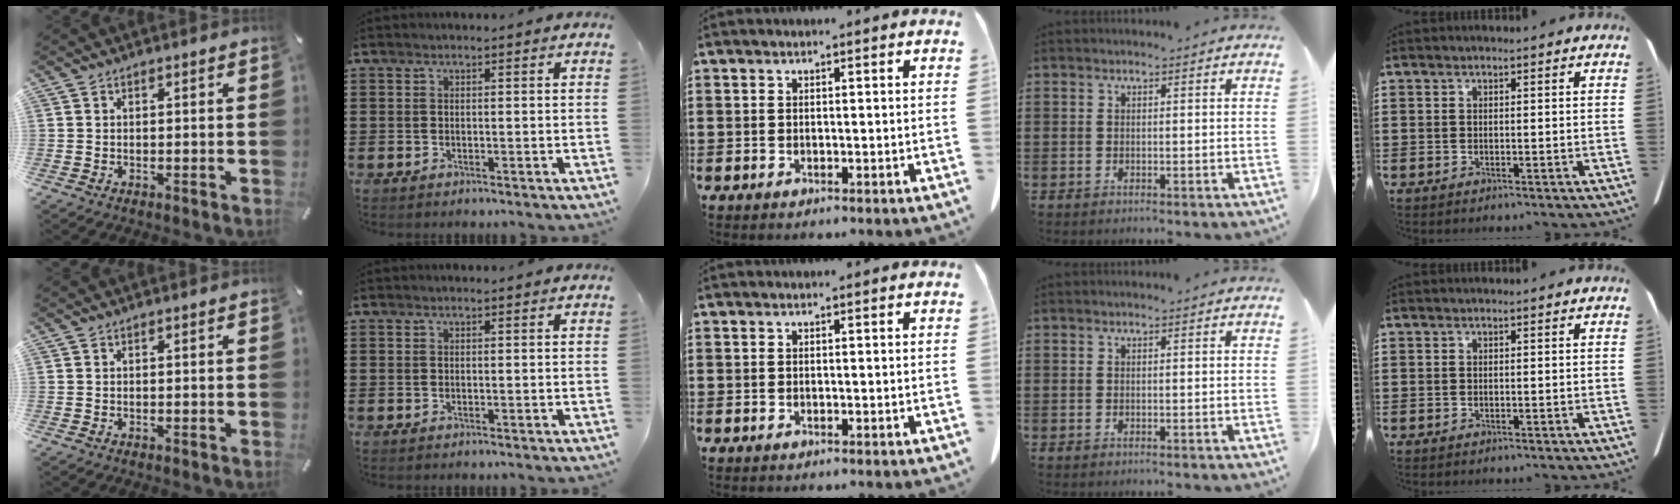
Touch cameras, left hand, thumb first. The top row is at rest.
{}